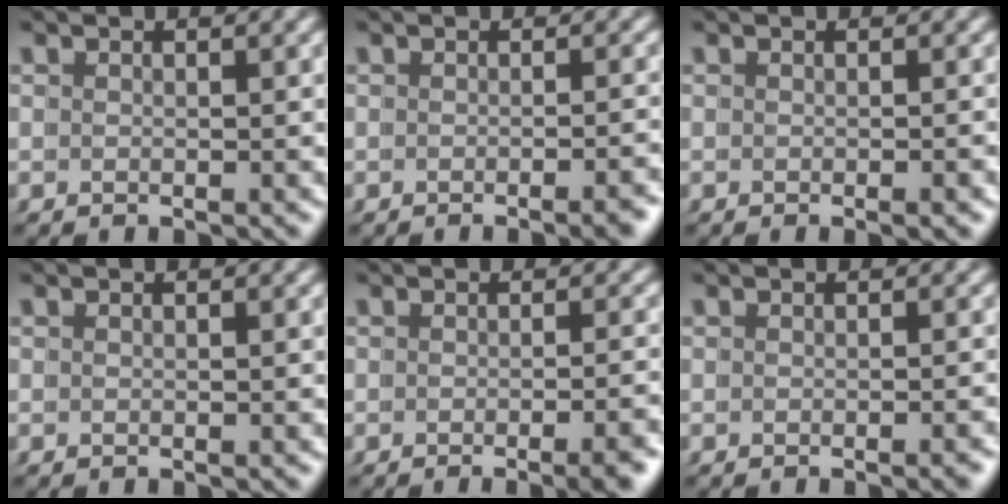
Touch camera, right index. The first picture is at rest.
{"total": 2.1, "force": [-1.8, -0.7, 0.7], "torque": [0.005, 0.003, -0.029]}
{"total": 1.0, "force": [-0.8, -0.5, 0.5], "torque": [0.000, 0.004, -0.013]}
{"total": 0.0}
{"total": 3.0, "force": [-2.4, -0.9, 1.6], "torque": [-0.002, 0.002, -0.037]}
{"total": 1.1, "force": [-0.9, -0.5, 0.4], "torque": [0.004, 0.005, -0.015]}